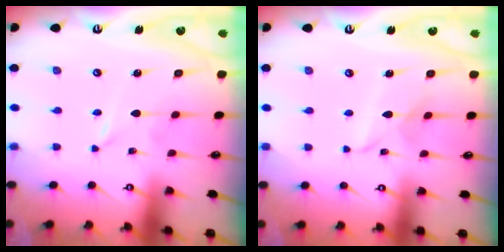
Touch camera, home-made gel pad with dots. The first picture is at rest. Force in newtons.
{"total": 6.1, "press": 6.1, "slide": 0.4}